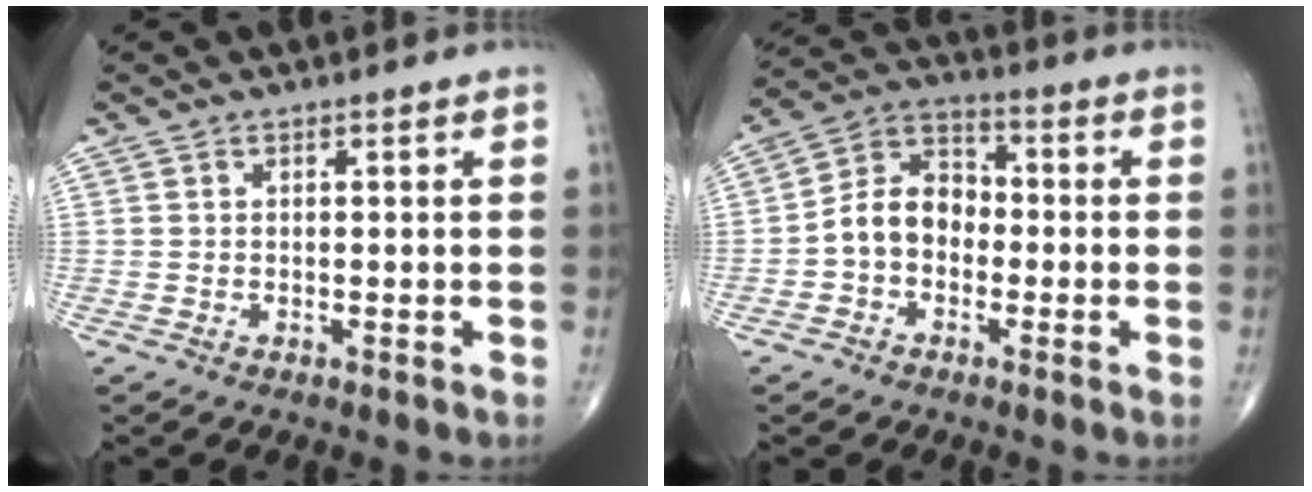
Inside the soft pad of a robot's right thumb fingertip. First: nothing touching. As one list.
[{"total": 9.0, "force": [-1.7, 6.8, 5.6], "torque": [-0.079, 0.038, -0.047]}]